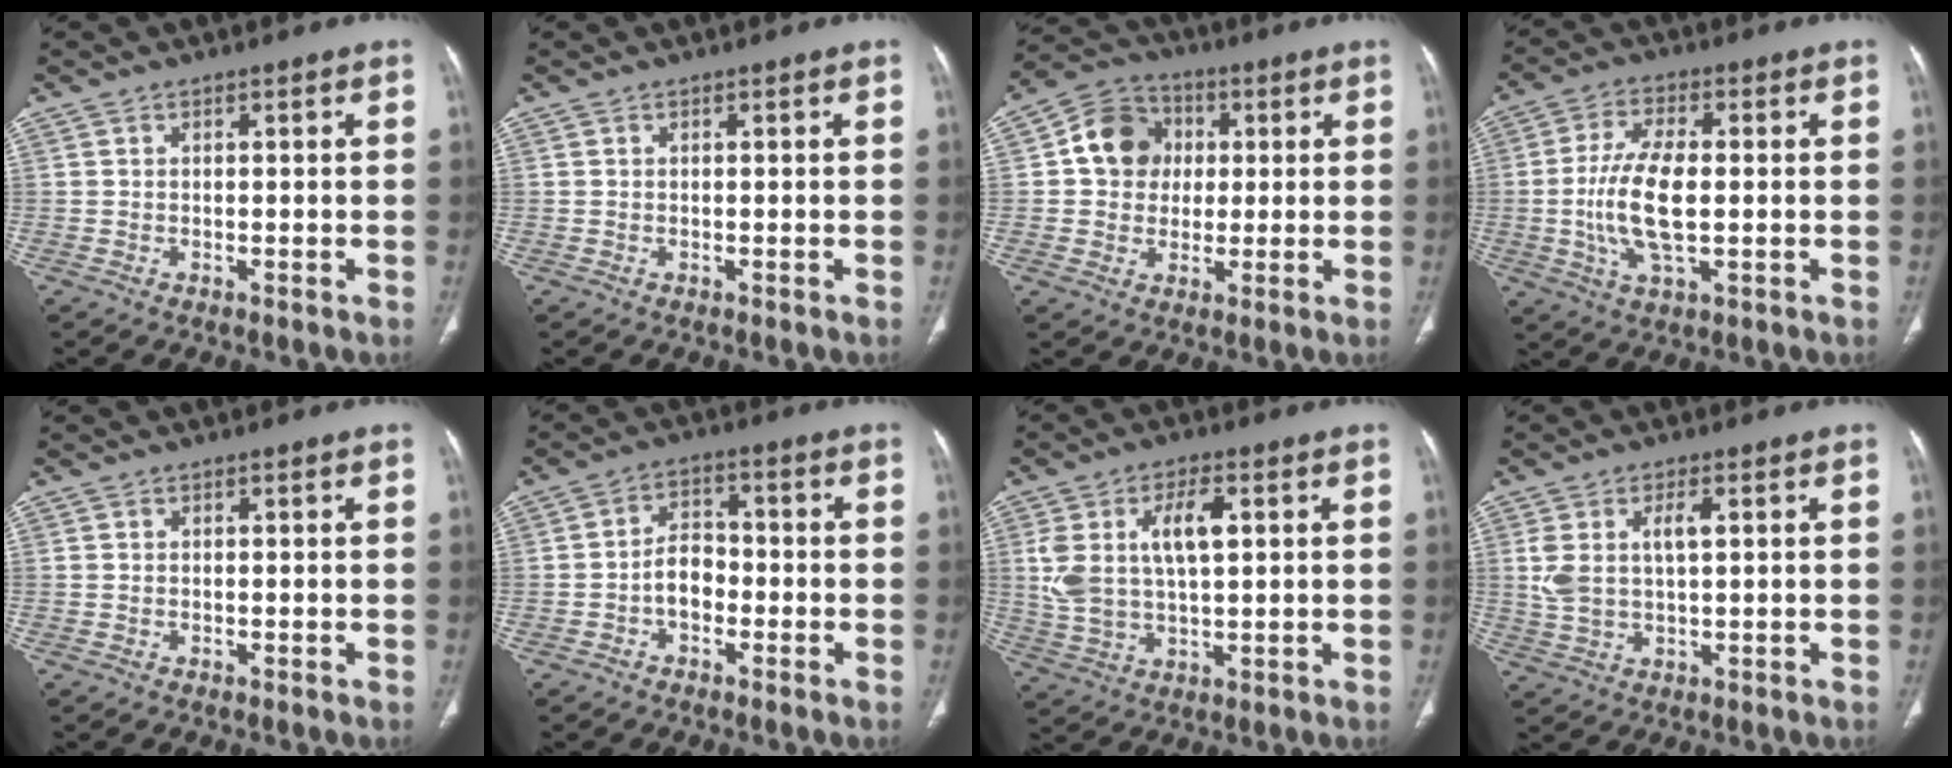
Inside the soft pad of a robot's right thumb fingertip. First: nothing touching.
{"total": 0.0}
{"total": 10.4, "force": [1.6, 9.1, 4.8], "torque": [-0.049, 0.011, 0.018]}
{"total": 11.7, "force": [-0.7, 5.0, 10.5], "torque": [-0.217, 0.002, -0.012]}
{"total": 0.0}
{"total": 5.5, "force": [-1.9, 3.8, 3.5], "torque": [-0.047, 0.026, -0.042]}
{"total": 11.4, "force": [2.6, 5.6, 9.6], "torque": [-0.188, 0.004, 0.055]}
{"total": 6.8, "force": [1.5, 3.1, 5.8], "torque": [-0.128, 0.005, 0.036]}